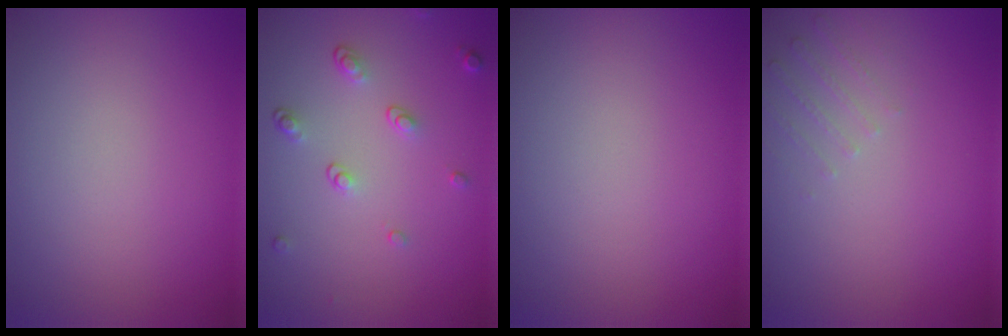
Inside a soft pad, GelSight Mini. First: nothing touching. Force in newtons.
{"total": 1.8, "press": 1.3, "slide": 1.2}
{"total": 0.0}
{"total": 1.3, "press": 1.3, "slide": 0.4}